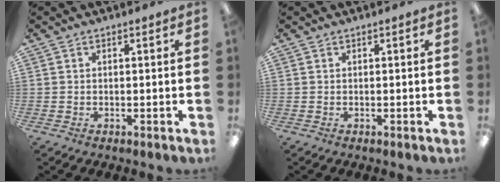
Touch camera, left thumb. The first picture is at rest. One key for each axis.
{"total": 0.0}